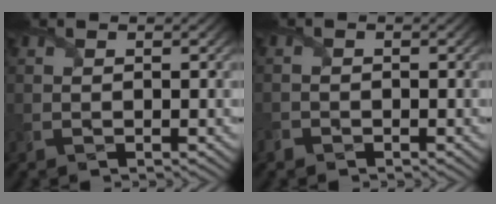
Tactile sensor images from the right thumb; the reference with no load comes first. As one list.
[{"total": 1.3, "force": [-1.1, 0.7, 0.2], "torque": [-0.004, -0.002, -0.026]}]